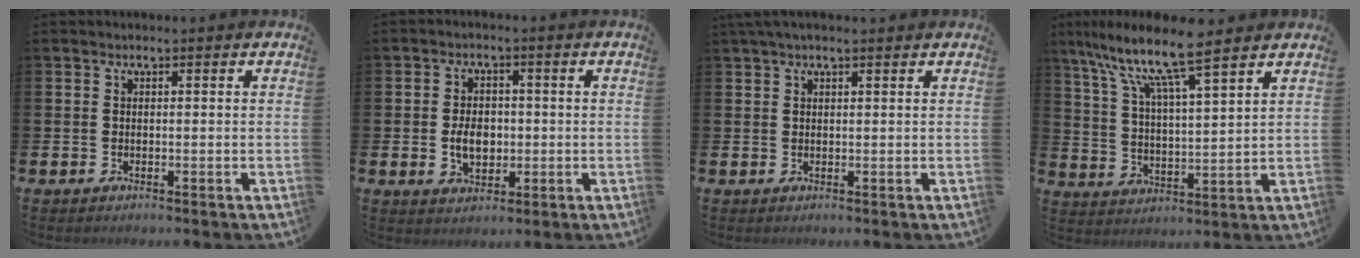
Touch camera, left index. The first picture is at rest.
{"total": 4.4, "force": [-0.4, 3.1, 3.1], "torque": [-0.038, 0.000, -0.015]}
{"total": 1.7, "force": [1.3, 0.3, 1.0], "torque": [-0.015, 0.001, 0.021]}
{"total": 9.9, "force": [8.2, 1.2, 5.3], "torque": [-0.125, -0.049, 0.139]}